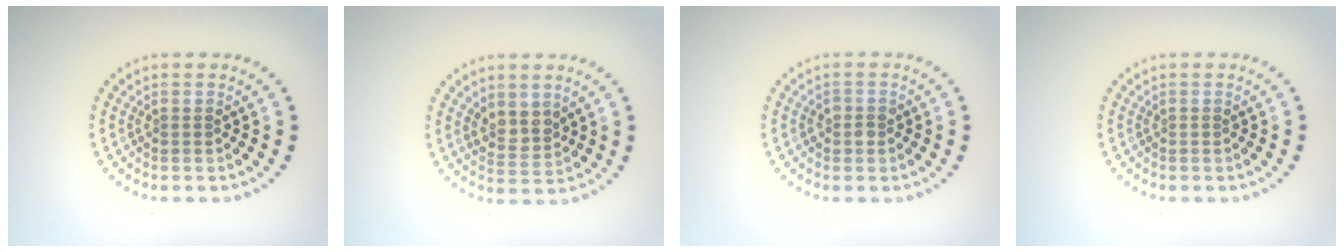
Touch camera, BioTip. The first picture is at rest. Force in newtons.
{"total": 2.3, "press": 1.9, "slide": 1.2}
{"total": 1.3, "press": 1.2, "slide": 0.5}
{"total": 0.0}